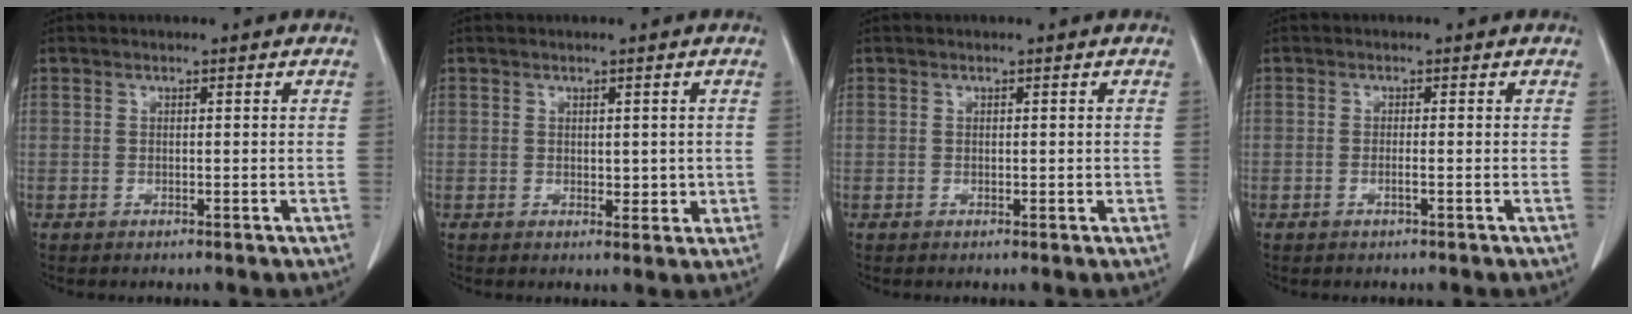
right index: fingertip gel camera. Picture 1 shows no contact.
{"total": 2.6, "force": [0.2, 1.6, 2.1], "torque": [-0.022, -0.005, 0.009]}
{"total": 0.9, "force": [0.1, 0.6, 0.7], "torque": [-0.009, -0.002, 0.003]}
{"total": 1.0, "force": [-0.4, 0.0, 0.9], "torque": [-0.021, -0.001, -0.007]}